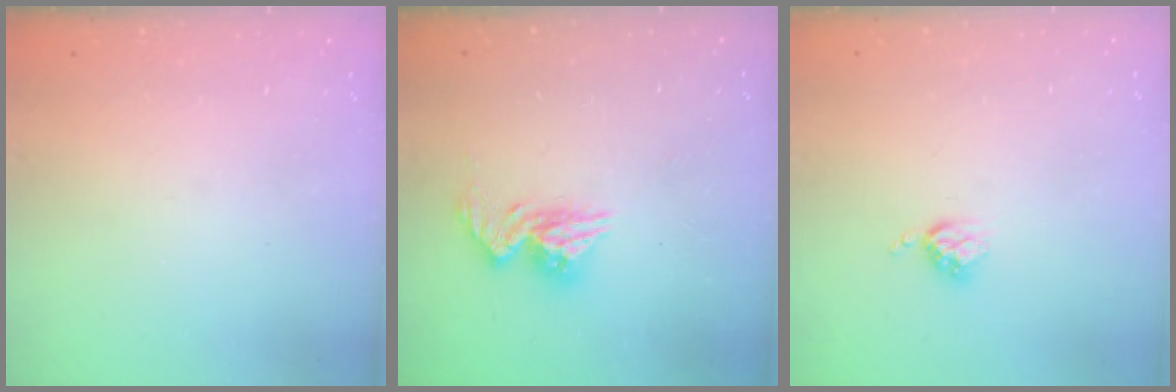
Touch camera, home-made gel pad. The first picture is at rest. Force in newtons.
{"total": 11.0, "press": 11.0, "slide": 1.0}
{"total": 3.5, "press": 3.5, "slide": 0.4}